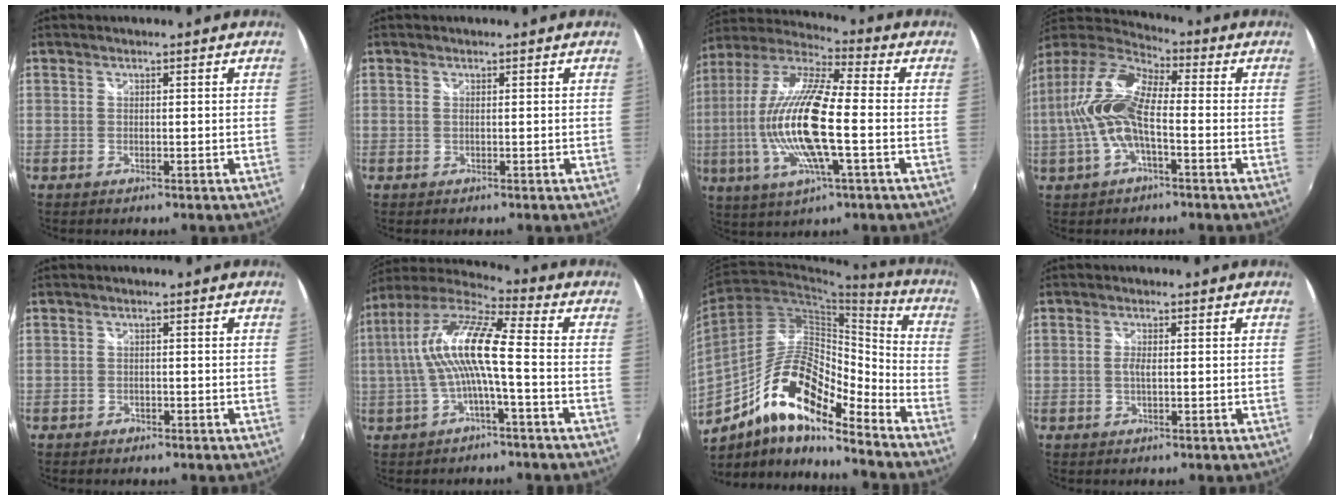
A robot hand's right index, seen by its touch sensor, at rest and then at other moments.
{"total": 0.0}
{"total": 19.4, "force": [-2.3, 4.2, 18.8], "torque": [-0.354, -0.011, -0.052]}
{"total": 14.1, "force": [-1.5, 5.1, 13.1], "torque": [-0.261, 0.008, -0.032]}
{"total": 1.4, "force": [-1.0, 0.9, 0.2], "torque": [-0.008, -0.001, -0.017]}
{"total": 13.3, "force": [-1.0, 1.7, 13.2], "torque": [-0.251, 0.014, -0.020]}
{"total": 18.3, "force": [-11.2, 5.7, 13.2], "torque": [-0.237, 0.004, -0.212]}
{"total": 1.3, "force": [-0.2, 0.3, 1.3], "torque": [-0.026, -0.002, -0.003]}